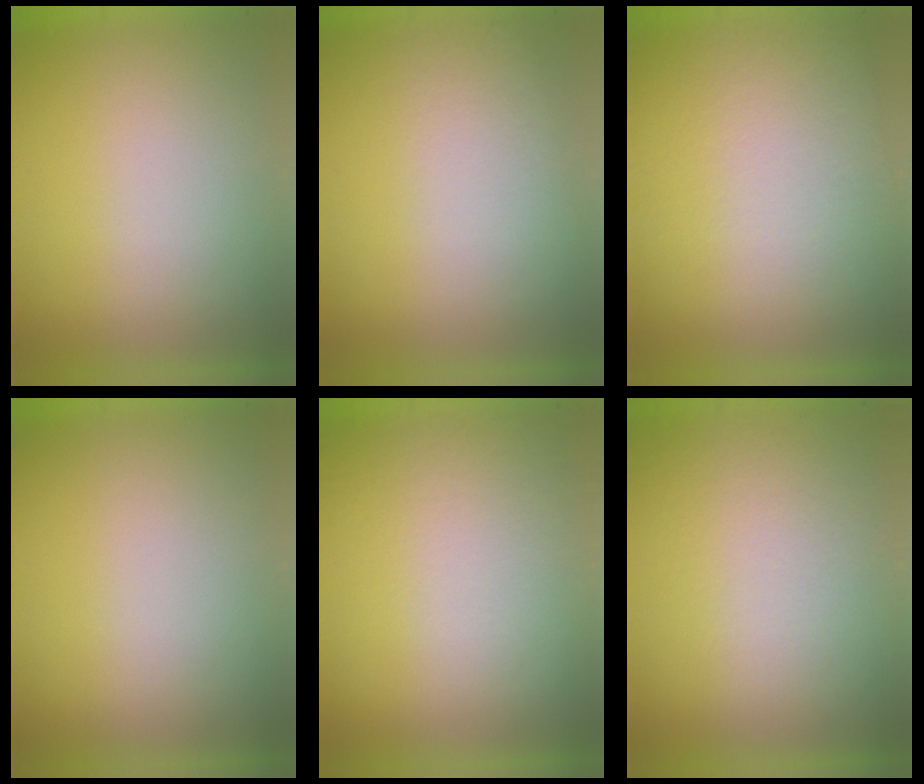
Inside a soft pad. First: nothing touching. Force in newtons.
{"total": 1.0}
{"total": 3.2}
{"total": 0.0}
{"total": 2.3}
{"total": 3.8}